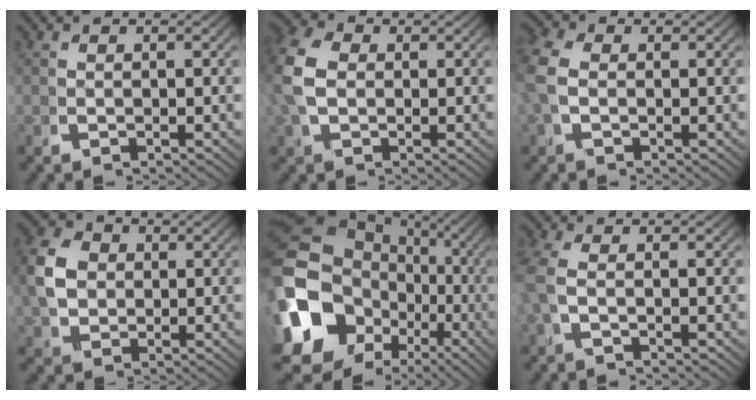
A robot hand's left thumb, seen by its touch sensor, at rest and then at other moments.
{"total": 5.4, "force": [0.7, 4.2, 3.5], "torque": [-0.106, -0.013, 0.021]}
{"total": 3.5, "force": [0.1, 2.6, 2.3], "torque": [-0.079, -0.009, 0.005]}
{"total": 5.5, "force": [0.9, 4.3, 3.3], "torque": [-0.087, -0.013, 0.026]}
{"total": 20.6, "force": [-2.1, 16.8, 11.8], "torque": [-0.274, -0.088, -0.008]}
{"total": 2.5, "force": [-0.2, 0.8, 2.4], "torque": [-0.071, 0.000, -0.001]}